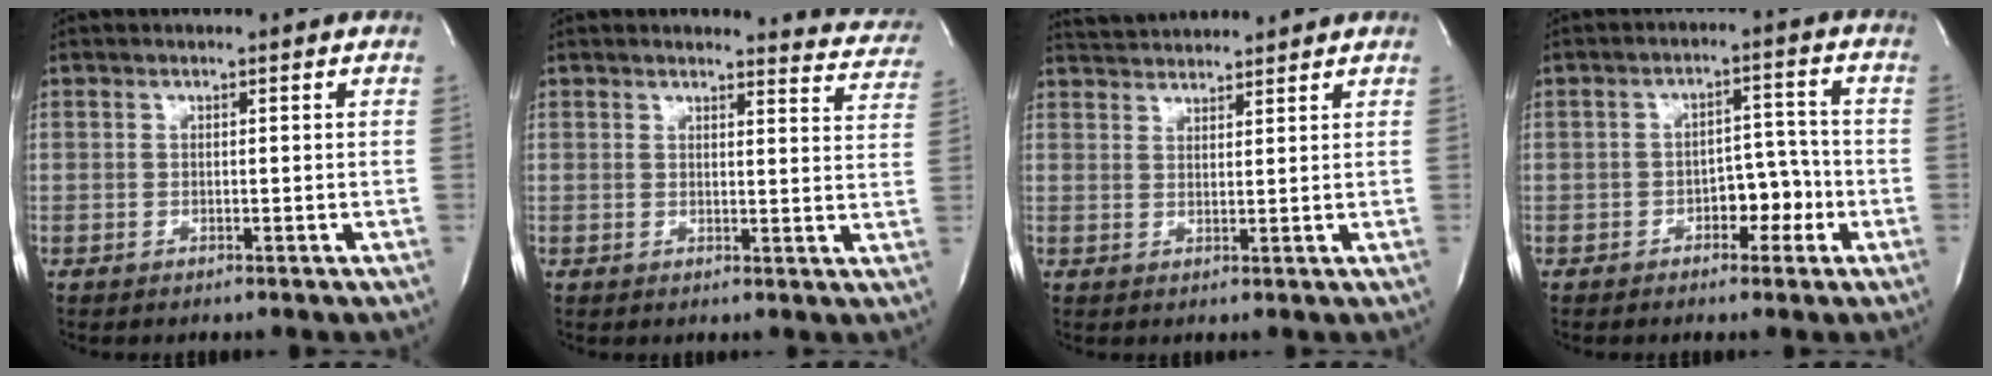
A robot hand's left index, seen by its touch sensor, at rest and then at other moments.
{"total": 7.6, "force": [7.4, 1.3, 0.0], "torque": [0.023, -0.058, 0.049]}
{"total": 5.2, "force": [5.2, 0.4, 0.8], "torque": [-0.022, 0.027, 0.085]}
{"total": 5.2, "force": [-2.8, 2.7, 3.5], "torque": [-0.043, 0.011, -0.044]}